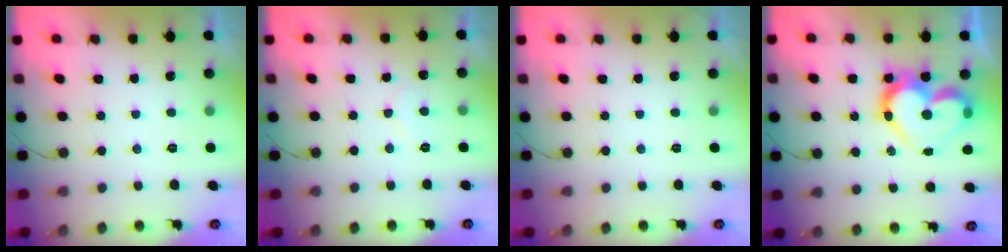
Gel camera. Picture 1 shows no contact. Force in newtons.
{"total": 5.5, "press": 5.5, "slide": 0.5}
{"total": 0.0}
{"total": 16.6, "press": 16.5, "slide": 1.2}